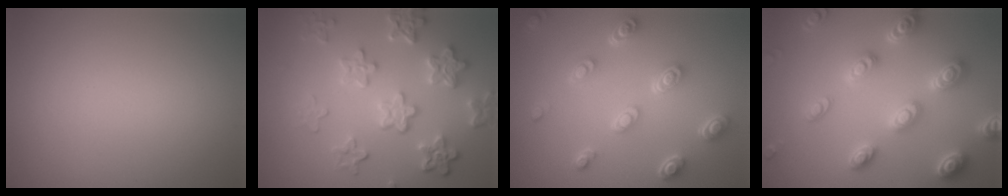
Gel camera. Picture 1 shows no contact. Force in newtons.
{"total": 6.1, "press": 4.5, "slide": 4.1}
{"total": 4.5, "press": 3.4, "slide": 2.9}
{"total": 5.3, "press": 5.1, "slide": 1.2}